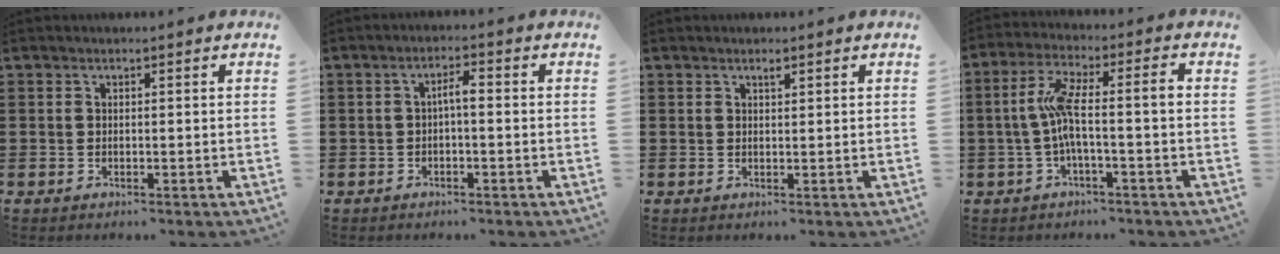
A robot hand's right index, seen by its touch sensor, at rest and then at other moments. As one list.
[{"total": 2.3, "force": [-0.5, 0.5, 2.2], "torque": [-0.042, 0.006, -0.012]}, {"total": 0.8, "force": [0.6, 0.2, 0.5], "torque": [-0.011, 0.000, 0.010]}, {"total": 7.7, "force": [-0.7, 1.4, 7.5], "torque": [-0.156, 0.000, -0.023]}]